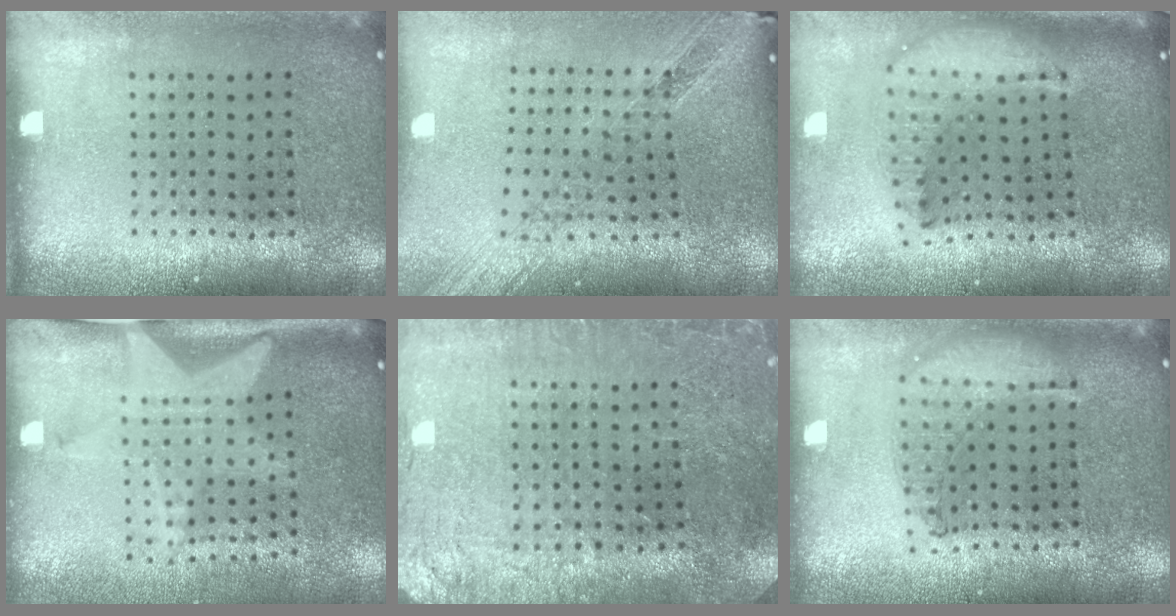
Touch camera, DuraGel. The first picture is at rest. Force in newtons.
{"total": 1.1, "press": 1.1, "slide": 0.2}
{"total": 1.8, "press": 1.4, "slide": 1.0}
{"total": 2.0, "press": 1.5, "slide": 1.3}
{"total": 1.1, "press": 1.1, "slide": 0.1}
{"total": 1.0, "press": 1.0, "slide": 0.2}